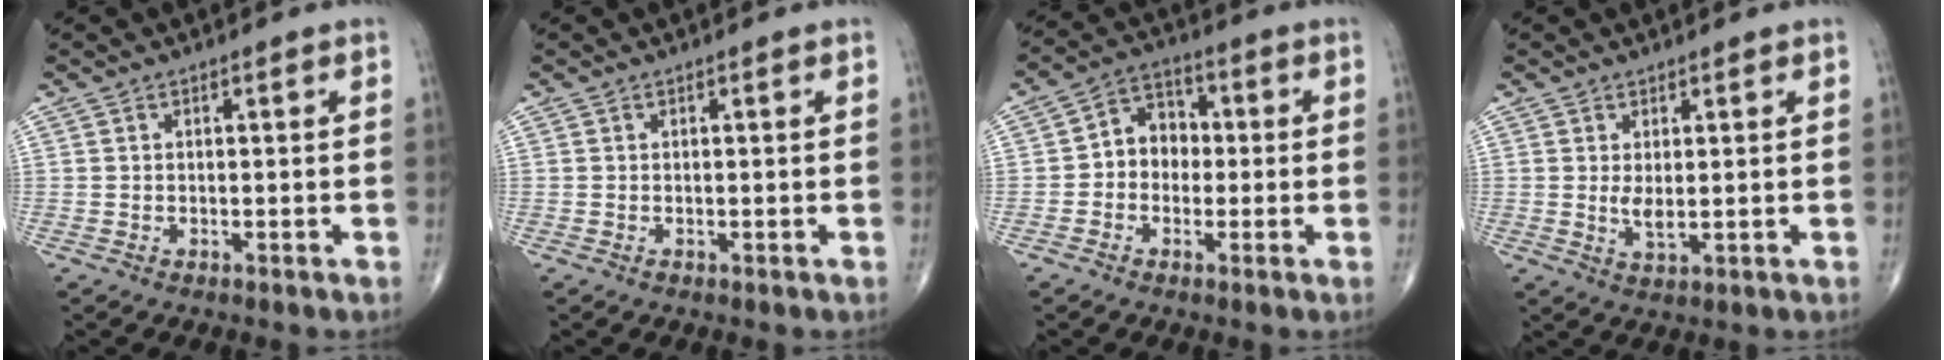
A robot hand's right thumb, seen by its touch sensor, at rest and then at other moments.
{"total": 0.0}
{"total": 7.4, "force": [-0.4, 6.1, 4.1], "torque": [-0.034, 0.028, -0.021]}
{"total": 3.0, "force": [0.4, 1.2, 2.7], "torque": [-0.050, -0.011, 0.013]}